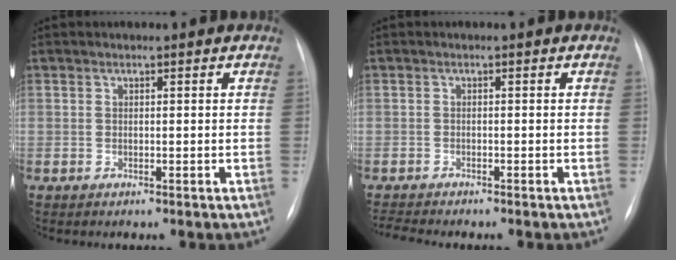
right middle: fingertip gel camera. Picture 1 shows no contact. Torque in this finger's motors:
{"motor_torque": [0.10, -0.09, 0.00, 0.00]}